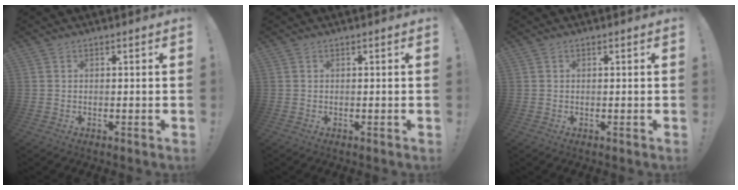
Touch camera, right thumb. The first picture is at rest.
{"total": 0.0}
{"total": 0.0}